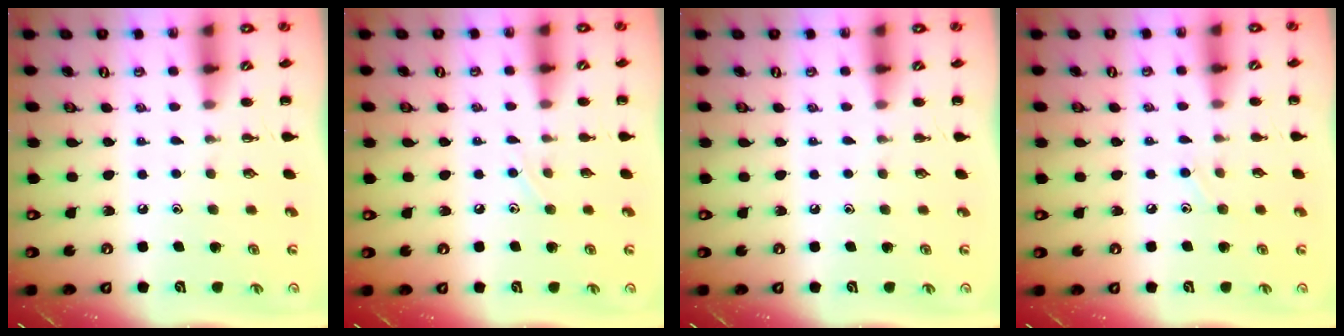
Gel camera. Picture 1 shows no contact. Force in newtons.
{"total": 3.9, "press": 3.7, "slide": 1.2}
{"total": 0.0}
{"total": 4.8, "press": 4.5, "slide": 1.6}